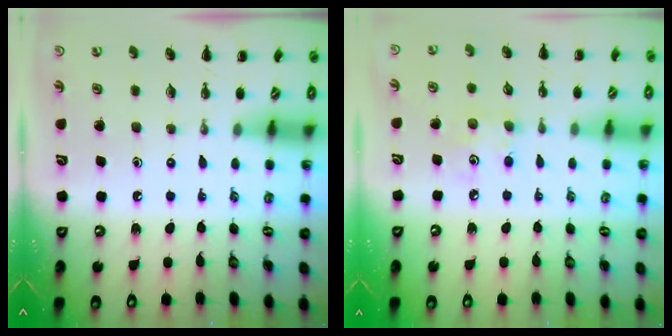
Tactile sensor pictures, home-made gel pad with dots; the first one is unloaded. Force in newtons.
{"total": 4.5, "press": 4.3, "slide": 1.1}